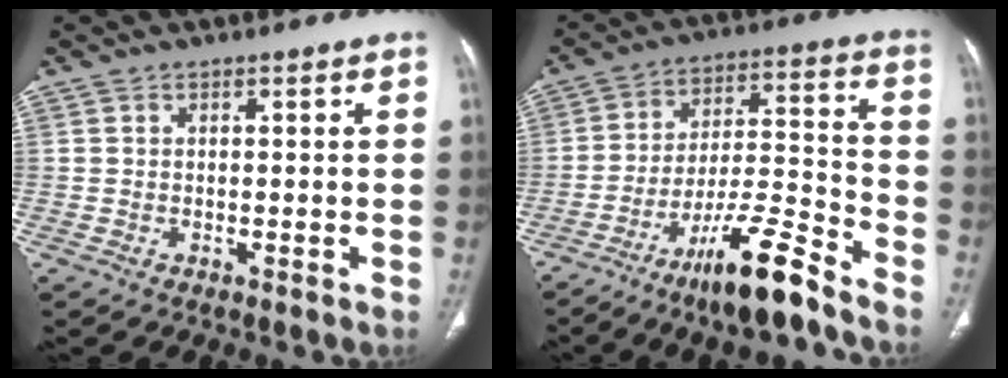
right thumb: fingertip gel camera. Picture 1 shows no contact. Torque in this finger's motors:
{"motor_torque": [3.23, 0.35, 1.49, -1.28, 0.44]}